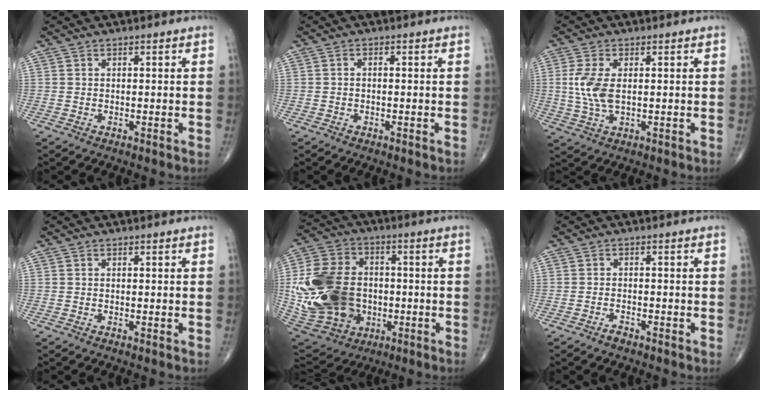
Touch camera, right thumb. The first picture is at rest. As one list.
[{"total": 0.6, "force": [-0.2, 0.2, 0.5], "torque": [-0.007, 0.000, -0.007]}, {"total": 6.8, "force": [0.6, 3.4, 5.8], "torque": [-0.140, -0.002, 0.014]}, {"total": 0.0}, {"total": 25.6, "force": [-2.2, 19.0, 17.0], "torque": [-0.353, 0.008, -0.020]}, {"total": 1.6, "force": [-1.3, 0.5, 0.8], "torque": [-0.016, 0.005, -0.025]}]